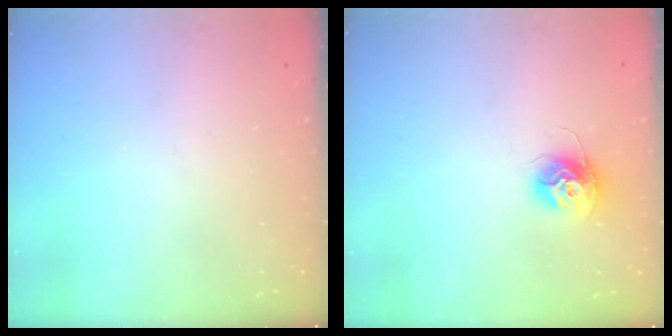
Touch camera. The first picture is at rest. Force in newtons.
{"total": 10.6, "press": 10.5, "slide": 0.7}